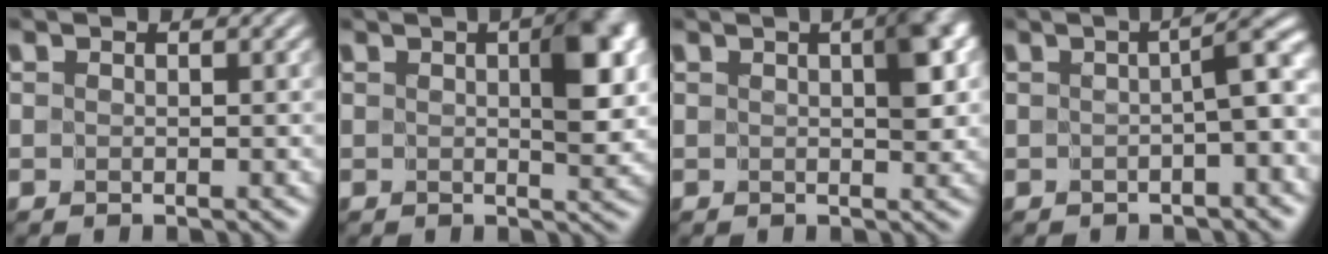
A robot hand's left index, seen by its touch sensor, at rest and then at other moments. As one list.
[{"total": 5.2, "force": [1.0, 2.1, 4.6], "torque": [-0.058, 0.002, 0.016]}, {"total": 3.6, "force": [0.9, 1.4, 3.2], "torque": [-0.040, 0.006, 0.010]}, {"total": 3.4, "force": [-0.5, 0.3, 3.3], "torque": [-0.046, 0.015, -0.011]}]